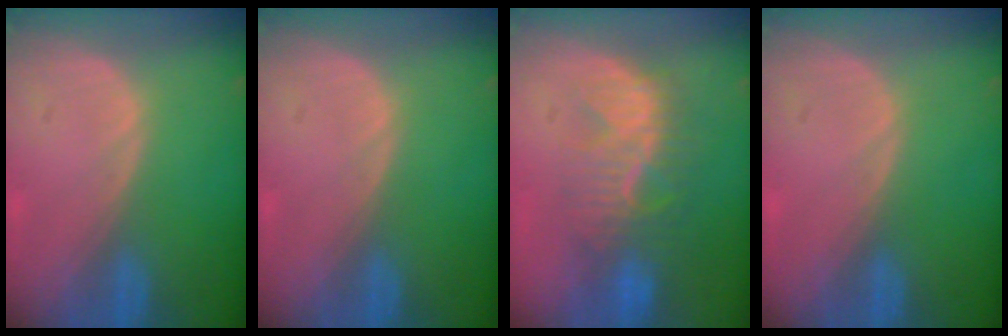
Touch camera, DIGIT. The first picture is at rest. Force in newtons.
{"total": 0.0}
{"total": 9.1, "press": 8.4, "slide": 3.5}
{"total": 0.0}